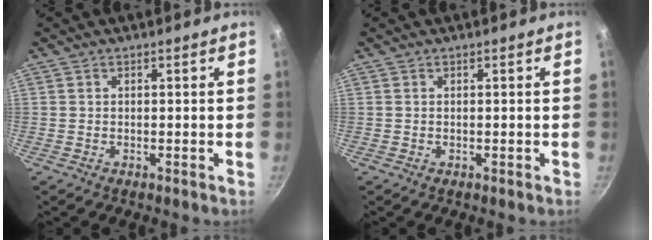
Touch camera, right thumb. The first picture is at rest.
{"total": 0.0}